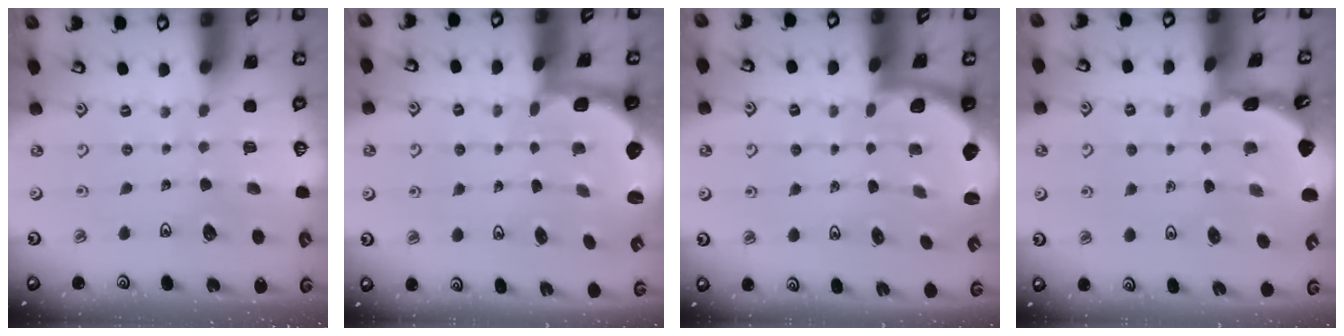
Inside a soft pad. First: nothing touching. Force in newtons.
{"total": 2.6, "press": 2.0, "slide": 1.7}
{"total": 2.2, "press": 2.1, "slide": 0.7}
{"total": 1.8, "press": 1.8, "slide": 0.1}